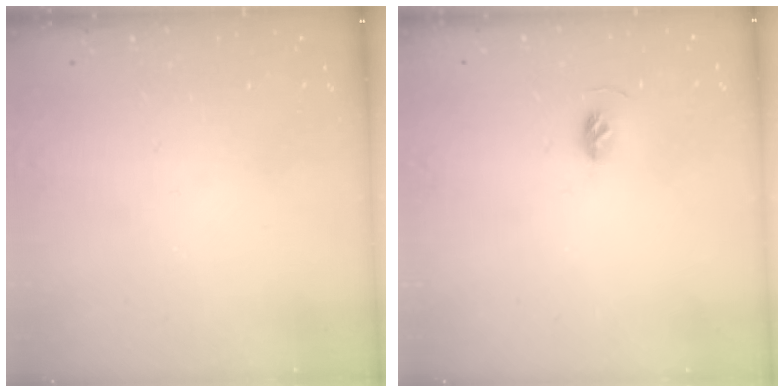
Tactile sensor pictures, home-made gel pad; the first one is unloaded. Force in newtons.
{"total": 4.9, "press": 4.8, "slide": 1.1}